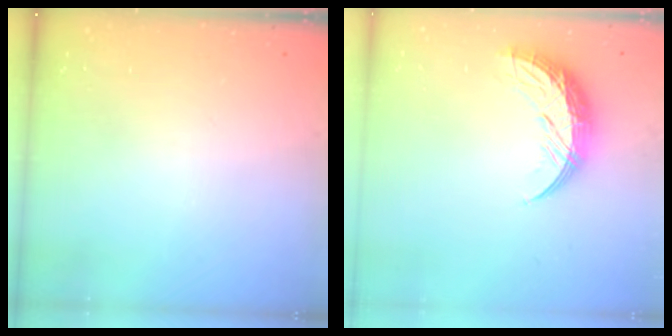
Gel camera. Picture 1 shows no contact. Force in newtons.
{"total": 9.7, "press": 9.7, "slide": 0.9}